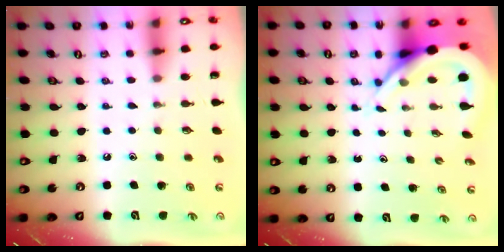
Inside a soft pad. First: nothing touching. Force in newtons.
{"total": 7.5, "press": 7.4, "slide": 0.9}